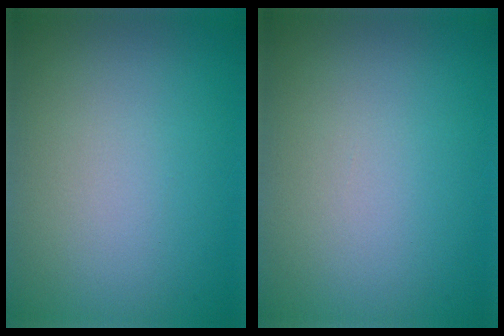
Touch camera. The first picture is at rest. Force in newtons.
{"total": 0.0}